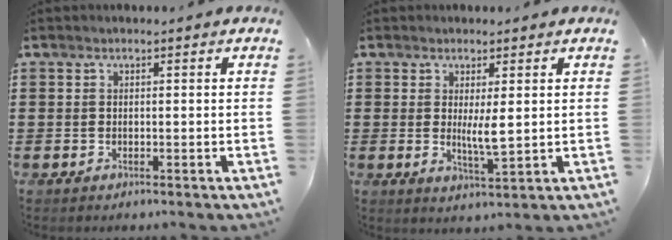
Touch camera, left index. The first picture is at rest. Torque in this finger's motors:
{"motor_torque": [0.92, 0.01, 0.40, 0.09]}